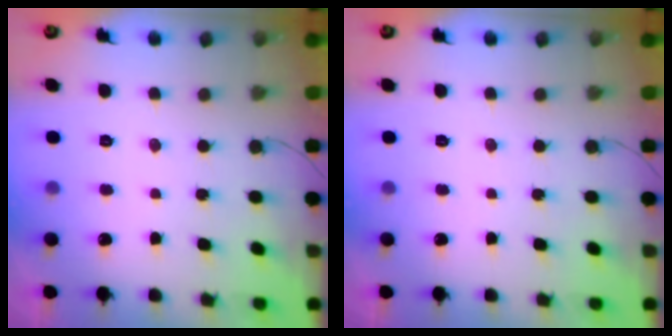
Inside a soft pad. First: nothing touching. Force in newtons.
{"total": 0.0}